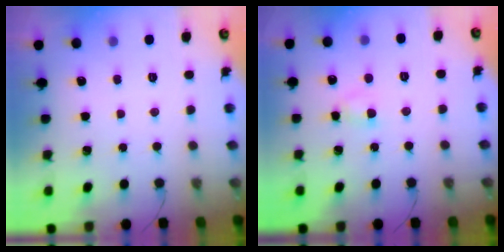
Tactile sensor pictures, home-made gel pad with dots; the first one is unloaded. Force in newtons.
{"total": 2.9, "press": 2.7, "slide": 1.1}